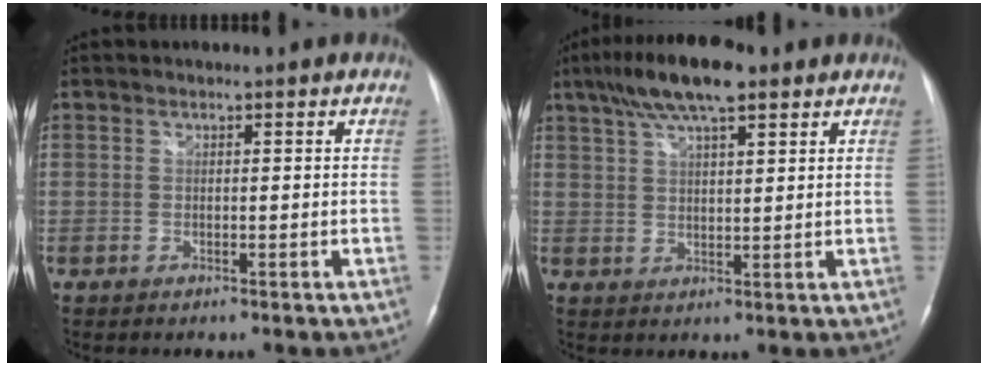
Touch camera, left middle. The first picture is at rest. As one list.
[{"total": 10.4, "force": [6.8, 2.4, 7.4], "torque": [-0.138, 0.022, 0.116]}]